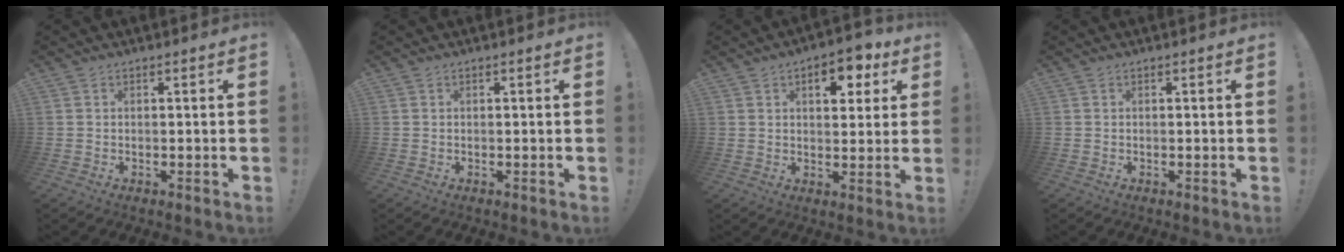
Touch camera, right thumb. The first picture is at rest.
{"total": 0.0}
{"total": 8.9, "force": [3.8, 4.9, 6.3], "torque": [-0.075, -0.004, 0.062]}
{"total": 0.0}